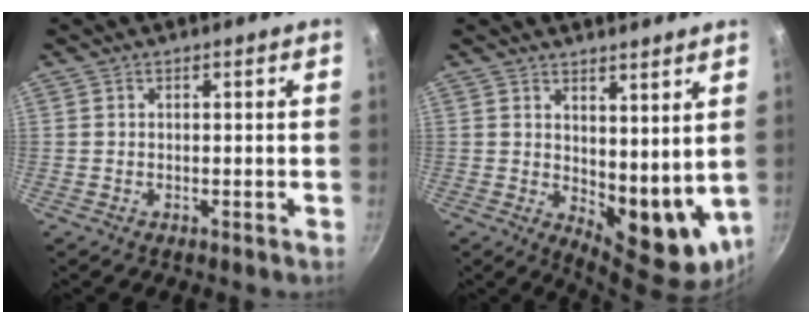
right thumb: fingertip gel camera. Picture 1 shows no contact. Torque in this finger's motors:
{"motor_torque": [-1.08, 1.48, 0.95, -0.18, 0.06]}